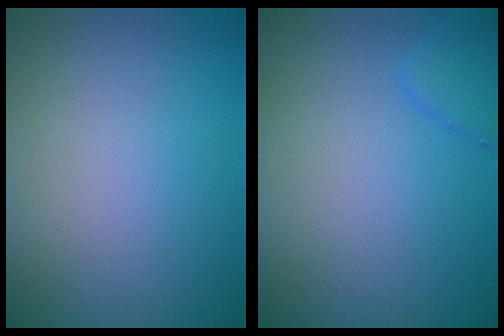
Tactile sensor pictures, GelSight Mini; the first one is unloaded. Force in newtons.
{"total": 1.5, "press": 1.5, "slide": 0.1}